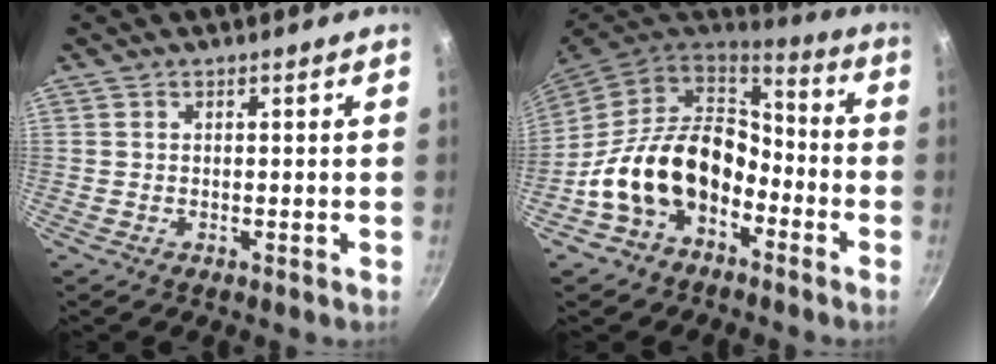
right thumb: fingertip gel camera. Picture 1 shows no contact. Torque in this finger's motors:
{"motor_torque": [2.14, 2.20, 1.28, -1.49, 0.33]}